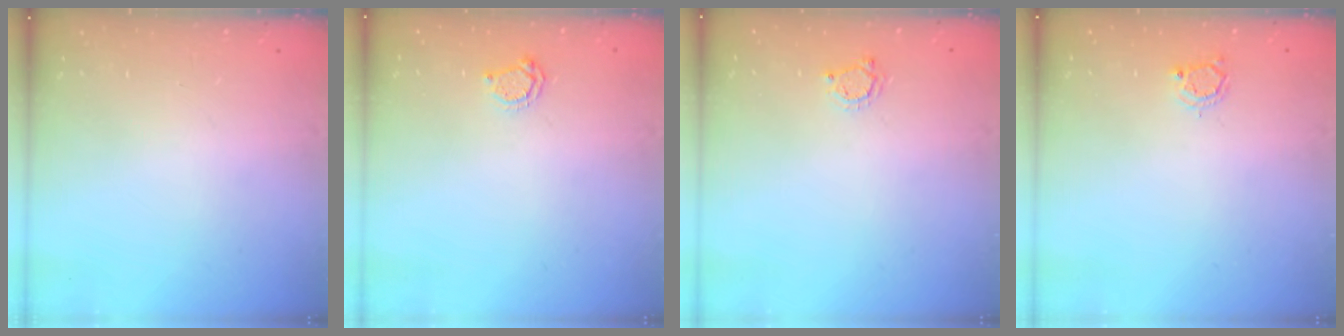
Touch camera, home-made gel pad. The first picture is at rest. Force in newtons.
{"total": 4.4, "press": 4.3, "slide": 0.5}
{"total": 3.7, "press": 3.6, "slide": 0.5}
{"total": 3.0, "press": 3.0, "slide": 0.3}